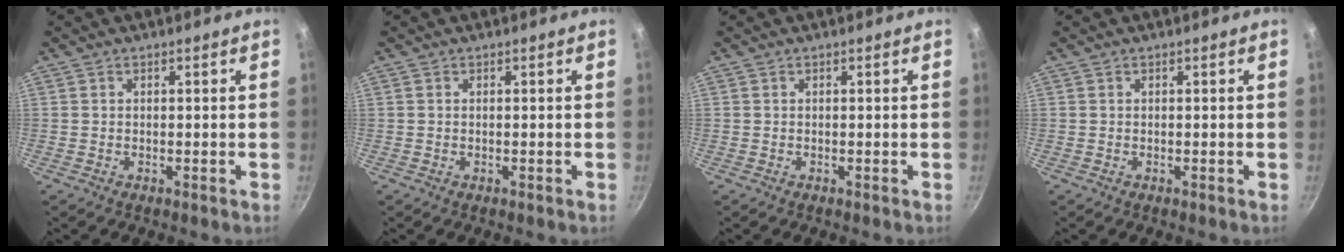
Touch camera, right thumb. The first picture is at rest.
{"total": 0.0}
{"total": 0.0}
{"total": 0.0}